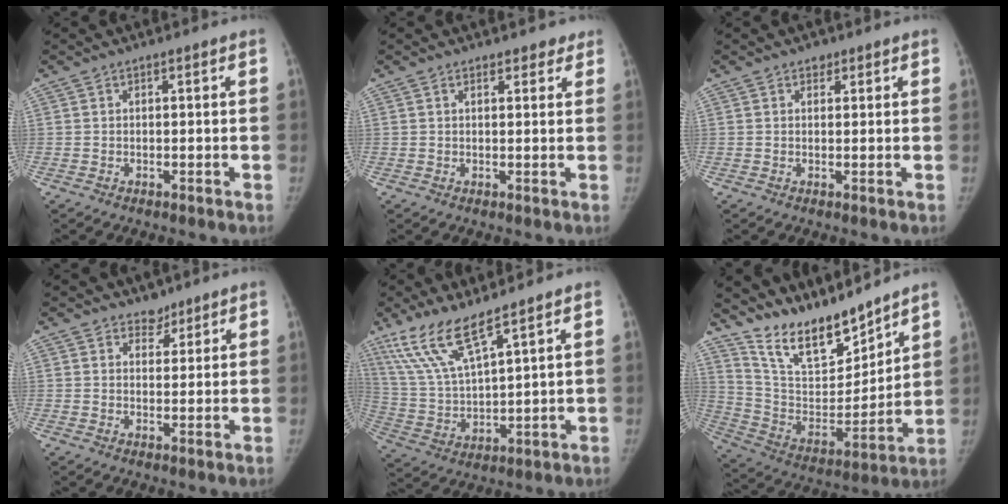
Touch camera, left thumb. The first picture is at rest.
{"total": 2.5, "force": [1.9, 1.3, 1.0], "torque": [0.006, -0.006, 0.020]}
{"total": 1.5, "force": [1.0, 1.0, 0.4], "torque": [0.006, -0.005, 0.012]}
{"total": 2.8, "force": [2.2, 1.7, 0.2], "torque": [0.018, -0.015, 0.030]}
{"total": 11.6, "force": [8.4, 1.9, 7.8], "torque": [-0.159, -0.041, 0.185]}
{"total": 17.0, "force": [14.9, 4.8, 6.7], "torque": [-0.081, -0.098, 0.281]}